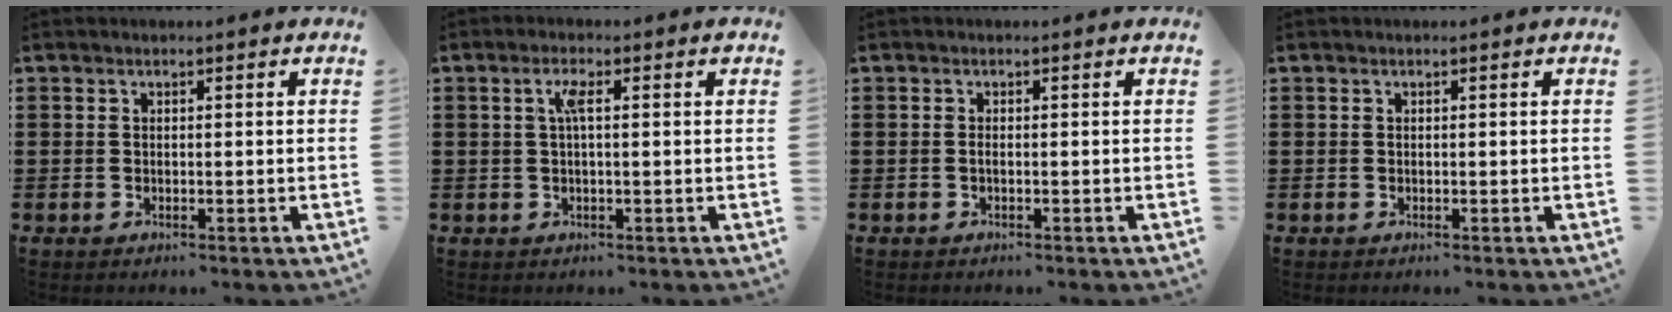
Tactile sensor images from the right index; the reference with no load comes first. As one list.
[{"total": 2.7, "force": [0.5, 0.2, 2.7], "torque": [-0.054, 0.003, 0.005]}, {"total": 0.5, "force": [-0.2, 0.1, 0.5], "torque": [-0.010, -0.003, -0.002]}, {"total": 0.0}]